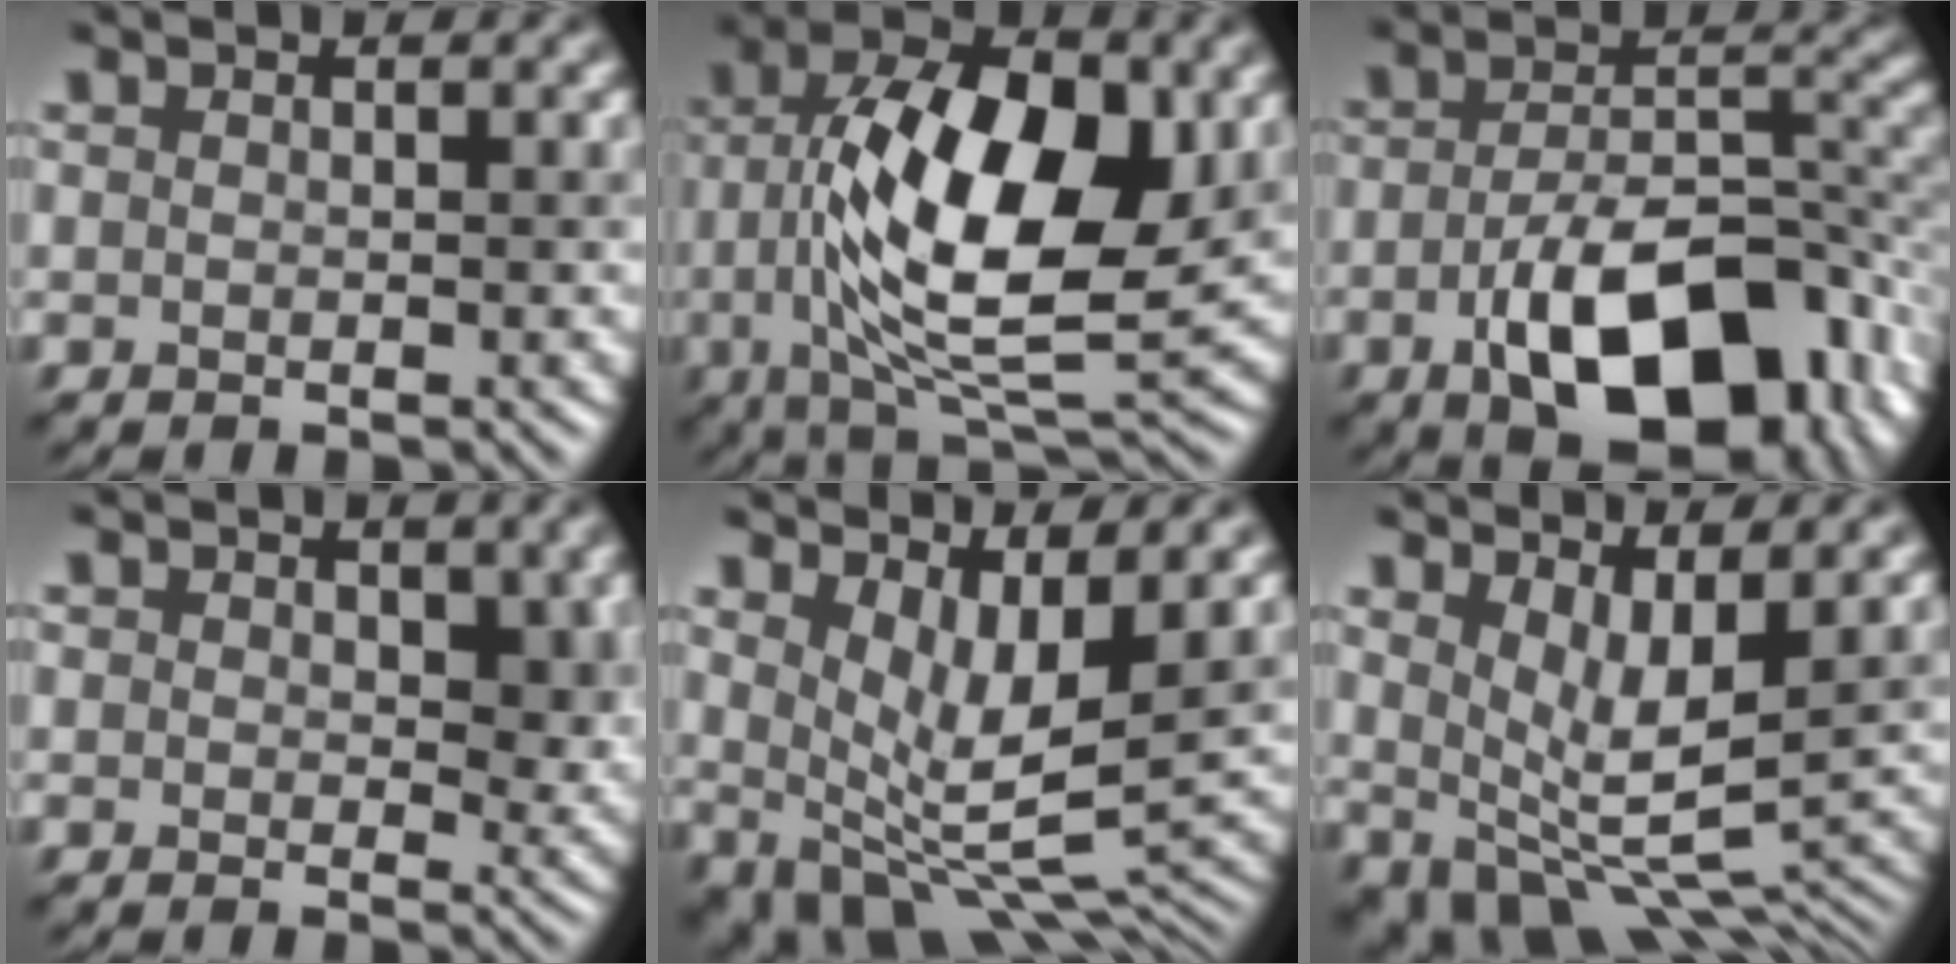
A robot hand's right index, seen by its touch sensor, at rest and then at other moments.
{"total": 12.5, "force": [1.1, 5.4, 11.2], "torque": [-0.186, 0.004, 0.016]}
{"total": 12.6, "force": [-5.3, 6.0, 9.7], "torque": [-0.163, -0.015, -0.078]}
{"total": 3.7, "force": [1.1, 2.5, 2.6], "torque": [-0.035, -0.007, 0.015]}
{"total": 6.8, "force": [2.1, 2.9, 5.7], "torque": [-0.114, -0.025, 0.053]}
{"total": 6.5, "force": [1.4, 3.0, 5.6], "torque": [-0.104, -0.025, 0.039]}